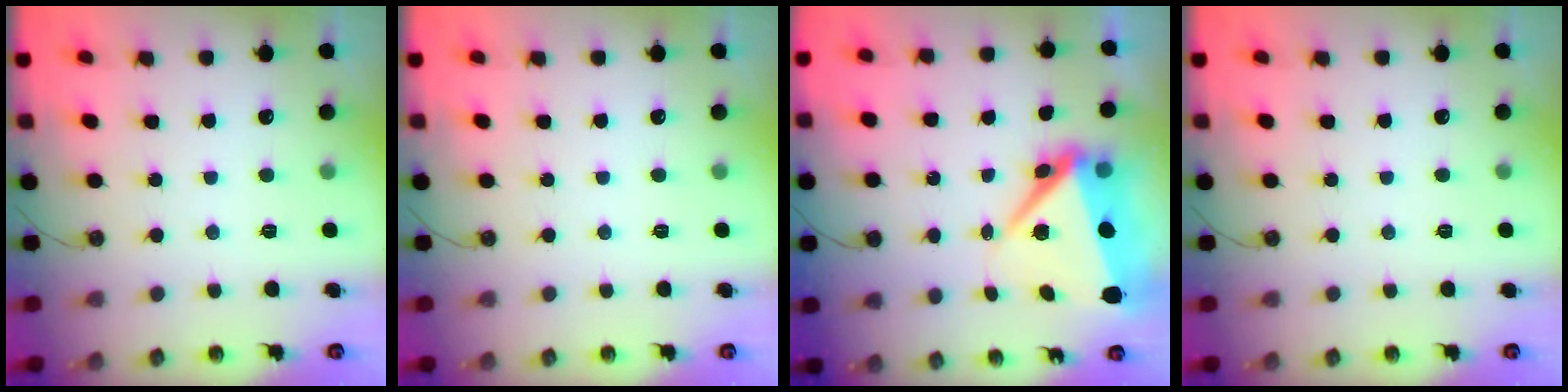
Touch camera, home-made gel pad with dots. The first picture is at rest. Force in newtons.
{"total": 0.0}
{"total": 10.5, "press": 10.3, "slide": 1.9}
{"total": 0.5, "press": 0.5, "slide": 0.2}